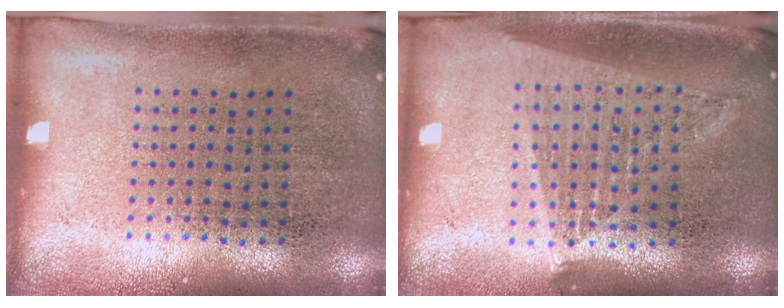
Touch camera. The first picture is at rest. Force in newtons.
{"total": 1.7, "press": 1.5, "slide": 0.8}